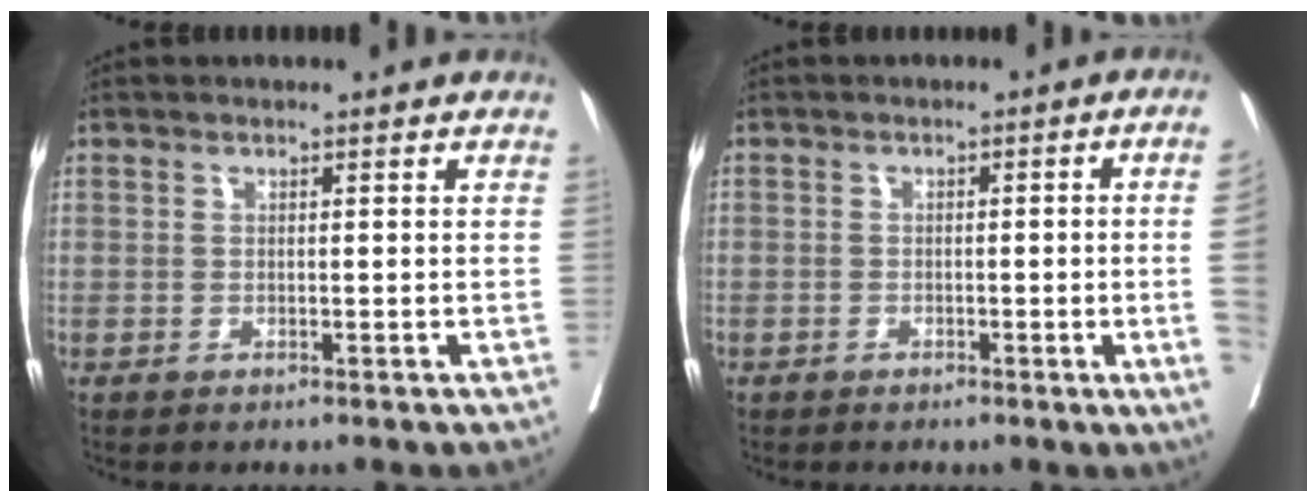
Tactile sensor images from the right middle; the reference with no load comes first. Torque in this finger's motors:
{"motor_torque": [1.04, -1.10, -0.97, -0.21]}